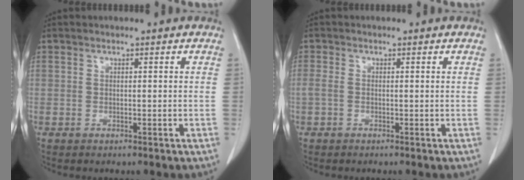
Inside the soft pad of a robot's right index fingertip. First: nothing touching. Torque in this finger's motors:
{"motor_torque": [0.13, 0.04, 0.08, 0.03]}